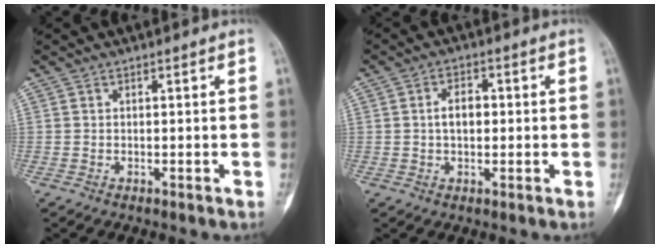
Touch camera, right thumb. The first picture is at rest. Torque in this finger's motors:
{"motor_torque": [0.06, 0.10, 0.20, -0.13, -0.02]}